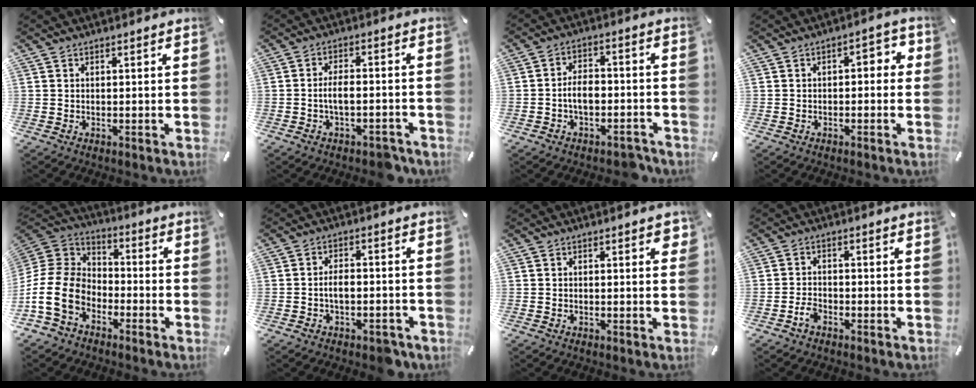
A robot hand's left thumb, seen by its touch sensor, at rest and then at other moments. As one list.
[{"total": 6.4, "force": [-2.5, 3.0, 5.1], "torque": [-0.089, 0.020, -0.045]}, {"total": 6.9, "force": [-2.6, 4.4, 4.6], "torque": [-0.081, 0.024, -0.045]}, {"total": 3.6, "force": [-1.2, 2.1, 2.6], "torque": [-0.035, 0.012, -0.031]}, {"total": 14.7, "force": [-6.7, 10.6, 7.6], "torque": [-0.175, 0.036, -0.123]}, {"total": 5.6, "force": [-2.3, 3.0, 4.1], "torque": [-0.066, 0.021, -0.040]}, {"total": 1.5, "force": [0.2, 0.7, 1.3], "torque": [-0.017, 0.002, 0.000]}, {"total": 3.0, "force": [-2.0, 1.7, 1.4], "torque": [-0.032, 0.008, -0.040]}]